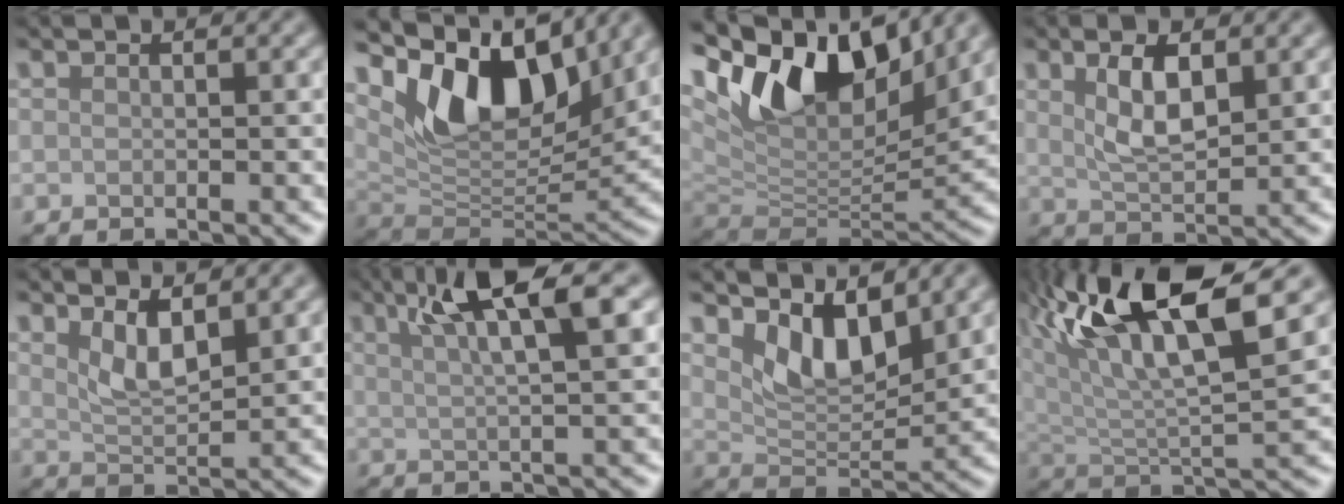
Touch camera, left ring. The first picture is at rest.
{"total": 9.9, "force": [5.2, 4.8, 7.0], "torque": [-0.110, -0.009, 0.096]}
{"total": 11.8, "force": [6.7, 5.5, 7.9], "torque": [-0.142, 0.008, 0.121]}
{"total": 4.2, "force": [1.5, 1.7, 3.5], "torque": [-0.075, 0.000, 0.031]}
{"total": 3.2, "force": [1.8, 1.0, 2.4], "torque": [-0.048, -0.010, 0.038]}
{"total": 7.5, "force": [3.4, 1.5, 6.5], "torque": [-0.083, 0.014, 0.053]}
{"total": 4.8, "force": [3.3, 2.0, 3.0], "torque": [-0.064, -0.016, 0.054]}
{"total": 14.7, "force": [7.3, 4.4, 11.9], "torque": [-0.218, 0.021, 0.122]}